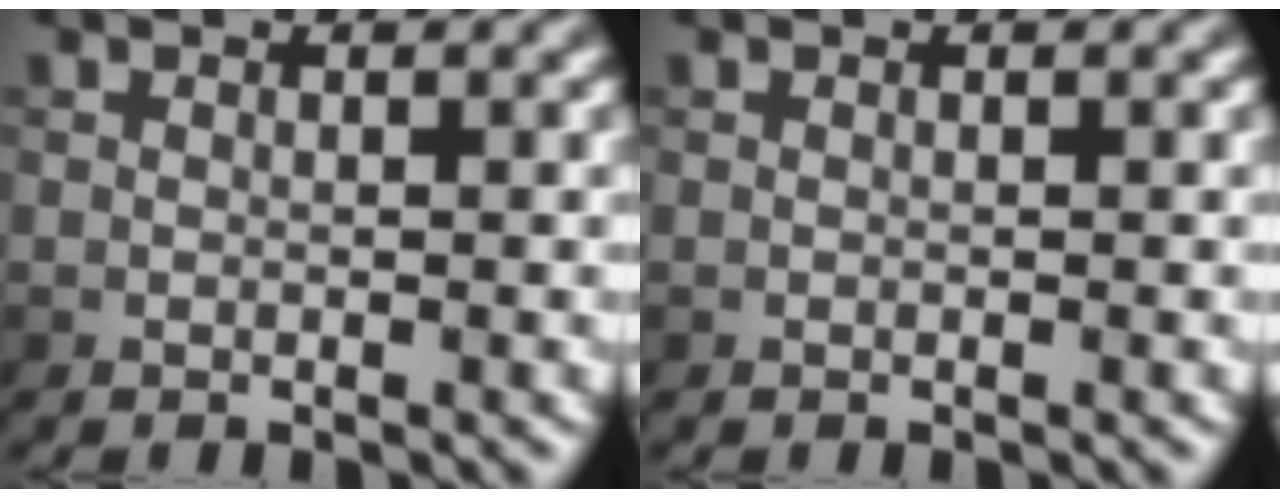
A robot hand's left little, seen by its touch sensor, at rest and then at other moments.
{"total": 0.0}